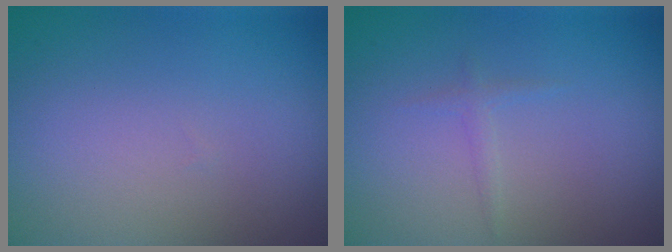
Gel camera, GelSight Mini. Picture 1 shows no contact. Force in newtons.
{"total": 0.8, "press": 0.8, "slide": 0.0}